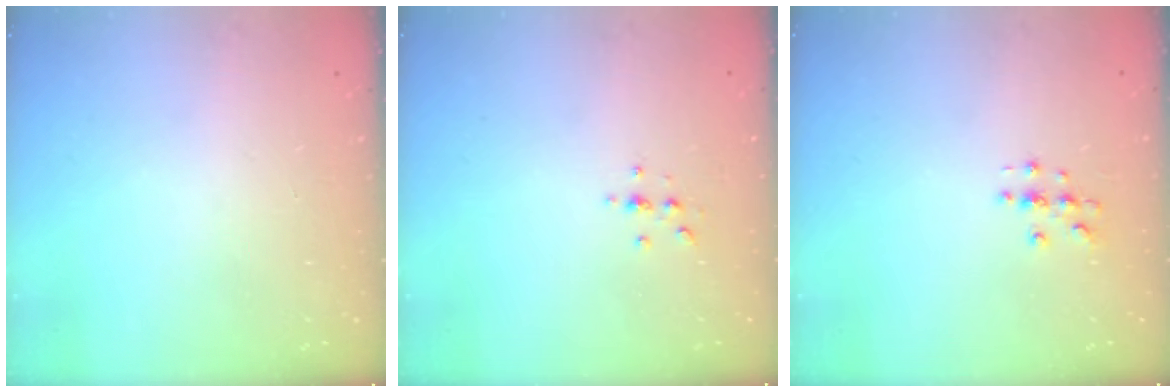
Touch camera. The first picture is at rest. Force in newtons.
{"total": 2.3, "press": 2.2, "slide": 0.2}
{"total": 2.7, "press": 2.7, "slide": 0.3}